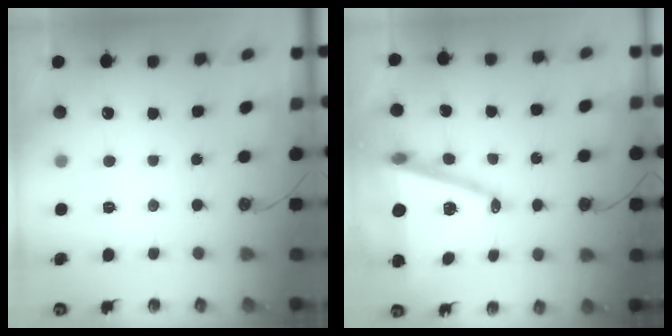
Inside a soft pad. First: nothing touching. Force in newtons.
{"total": 18.9, "press": 18.5, "slide": 3.8}